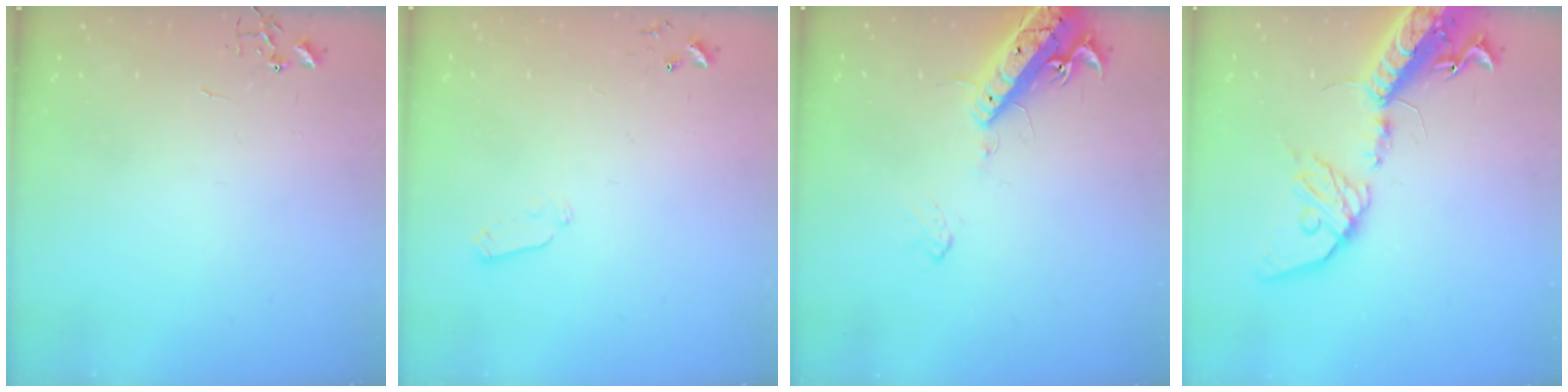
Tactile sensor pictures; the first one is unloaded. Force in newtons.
{"total": 4.6, "press": 4.5, "slide": 0.9}
{"total": 15.1, "press": 14.7, "slide": 3.5}
{"total": 20.9, "press": 20.4, "slide": 4.4}